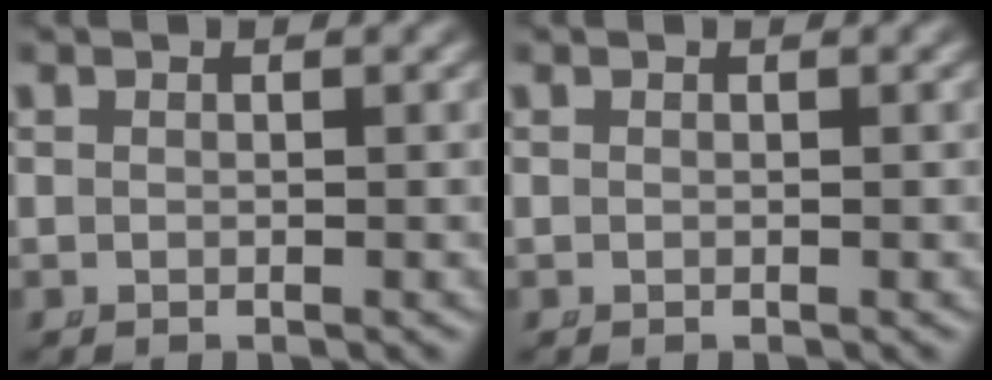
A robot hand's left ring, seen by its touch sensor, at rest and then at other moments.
{"total": 0.0}